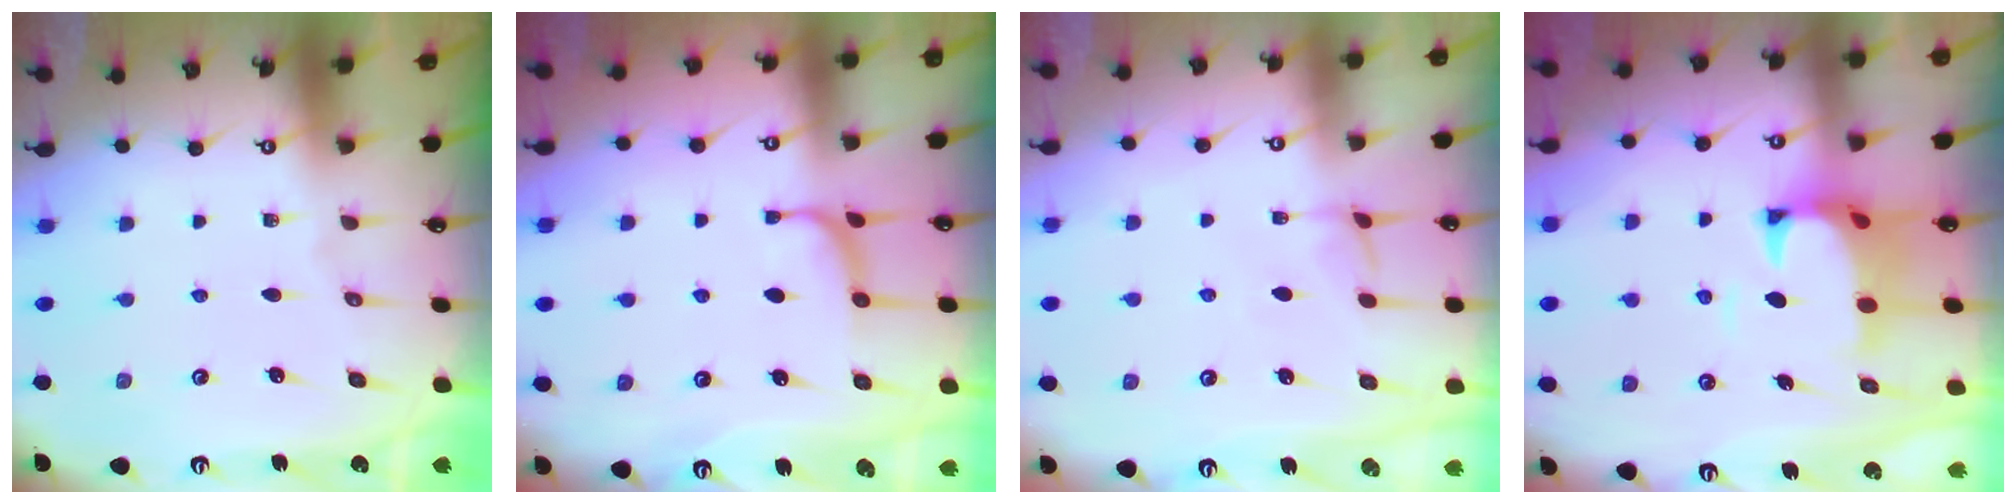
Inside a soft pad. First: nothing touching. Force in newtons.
{"total": 0.7, "press": 0.3, "slide": 0.7}
{"total": 1.8, "press": 1.7, "slide": 0.5}
{"total": 2.6, "press": 2.4, "slide": 1.1}